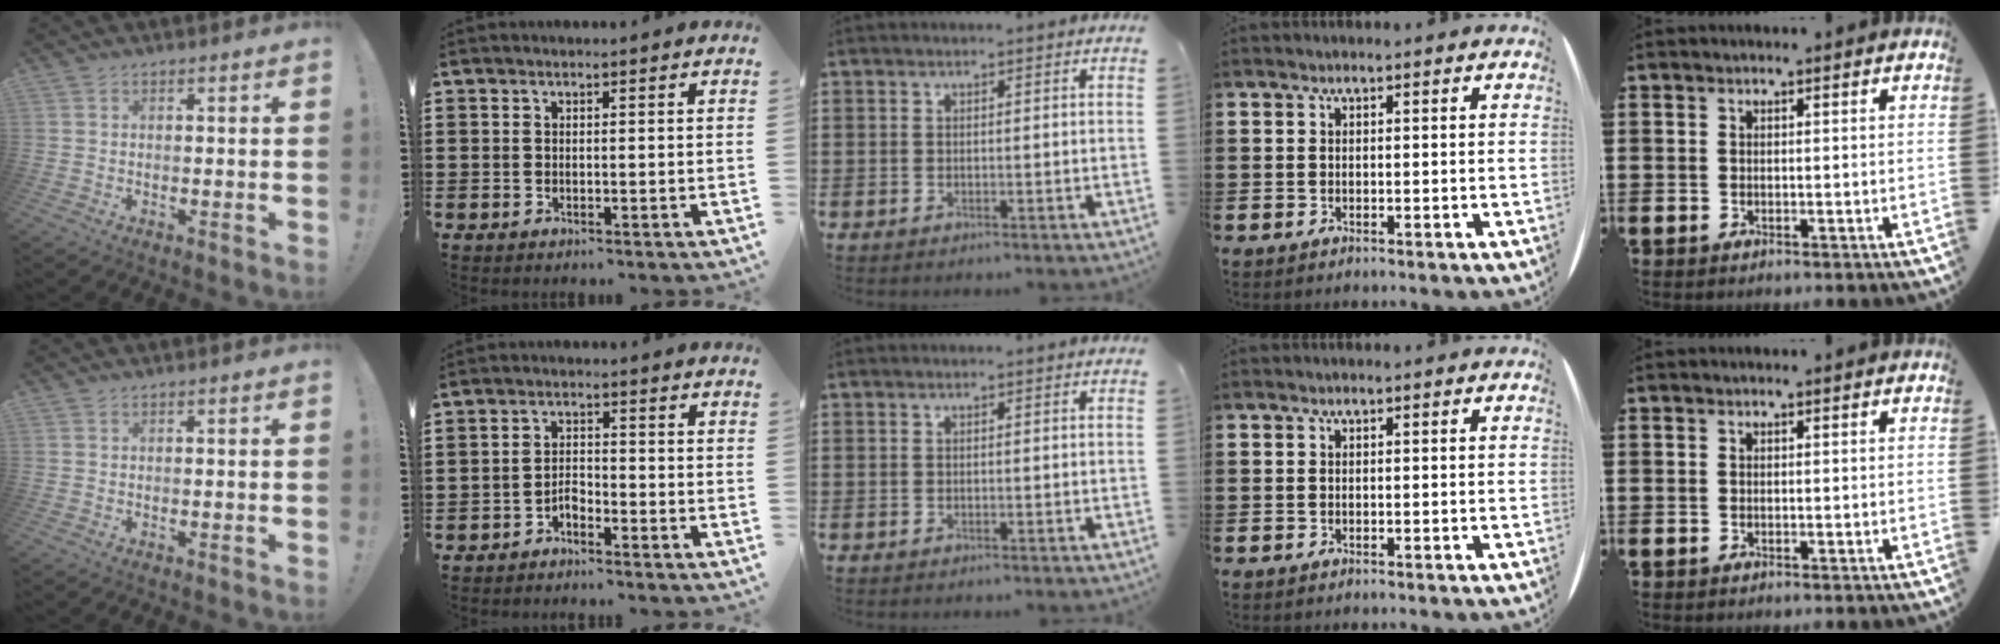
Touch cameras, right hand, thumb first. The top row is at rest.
{"index": {"total": 2.2, "force": [-1.9, 0.8, 0.9], "torque": [-0.022, 0.005, -0.039]}}